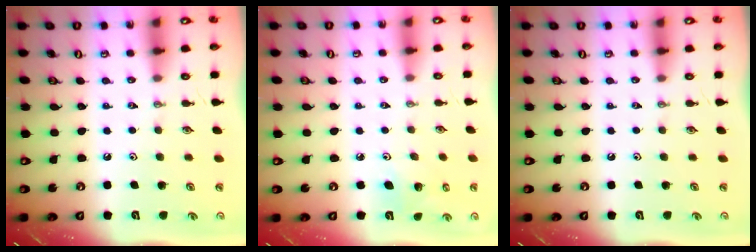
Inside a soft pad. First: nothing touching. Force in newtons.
{"total": 5.4, "press": 5.1, "slide": 1.7}
{"total": 0.0}